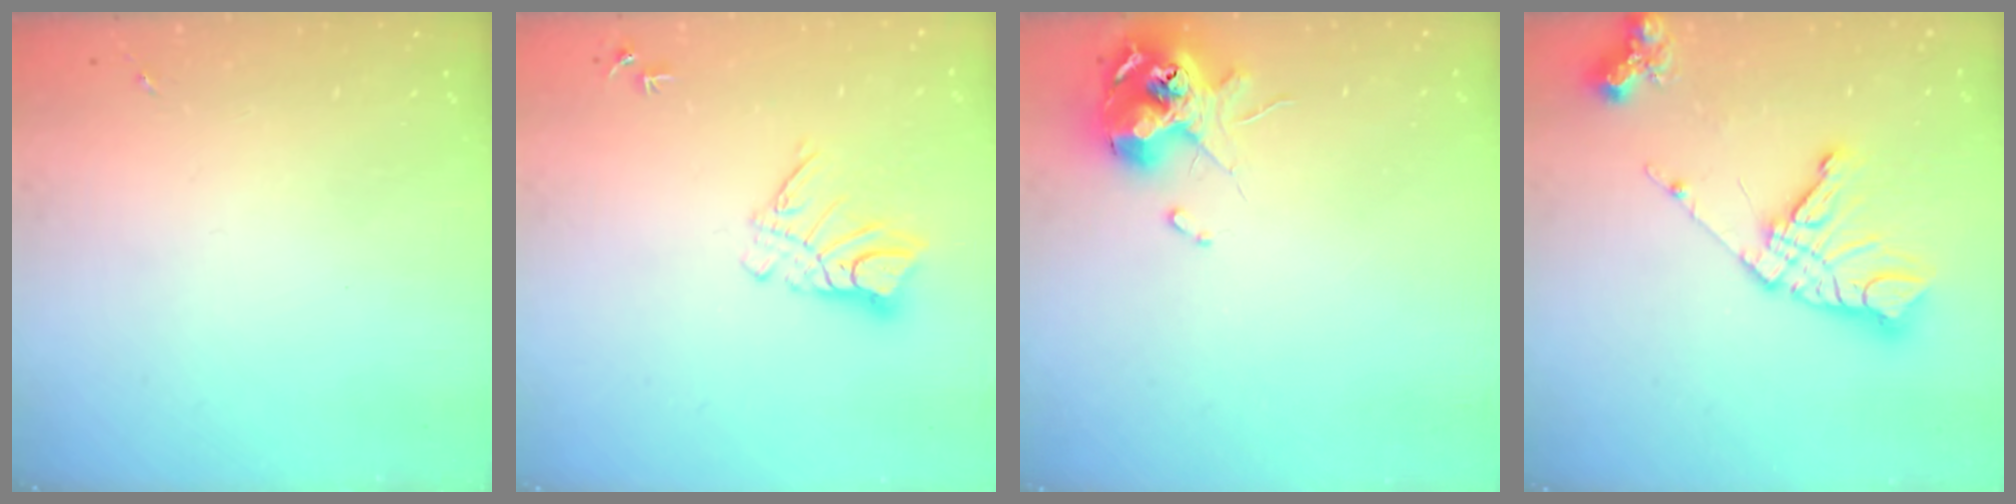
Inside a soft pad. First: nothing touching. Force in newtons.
{"total": 9.5, "press": 9.5, "slide": 0.9}
{"total": 12.0, "press": 11.8, "slide": 1.6}
{"total": 16.4, "press": 16.3, "slide": 1.9}